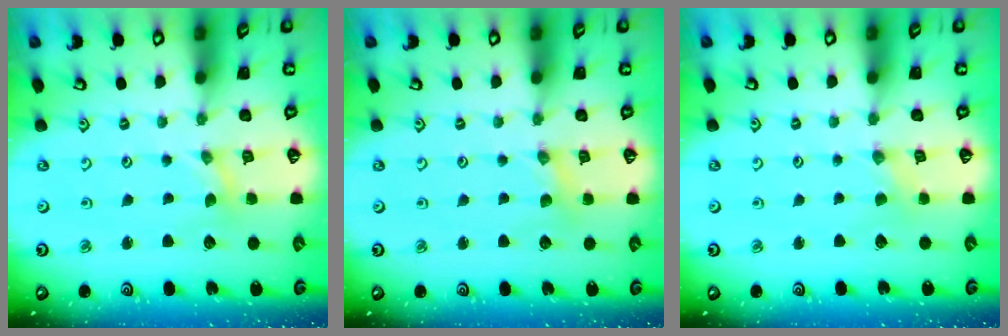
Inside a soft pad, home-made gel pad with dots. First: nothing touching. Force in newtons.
{"total": 1.4, "press": 1.4, "slide": 0.3}
{"total": 0.0}